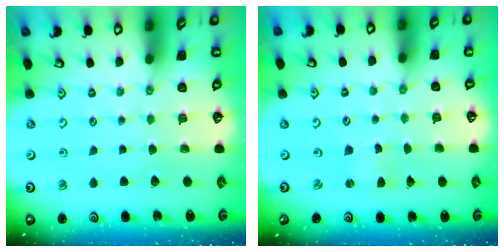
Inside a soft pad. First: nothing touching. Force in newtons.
{"total": 0.8, "press": 0.8, "slide": 0.2}